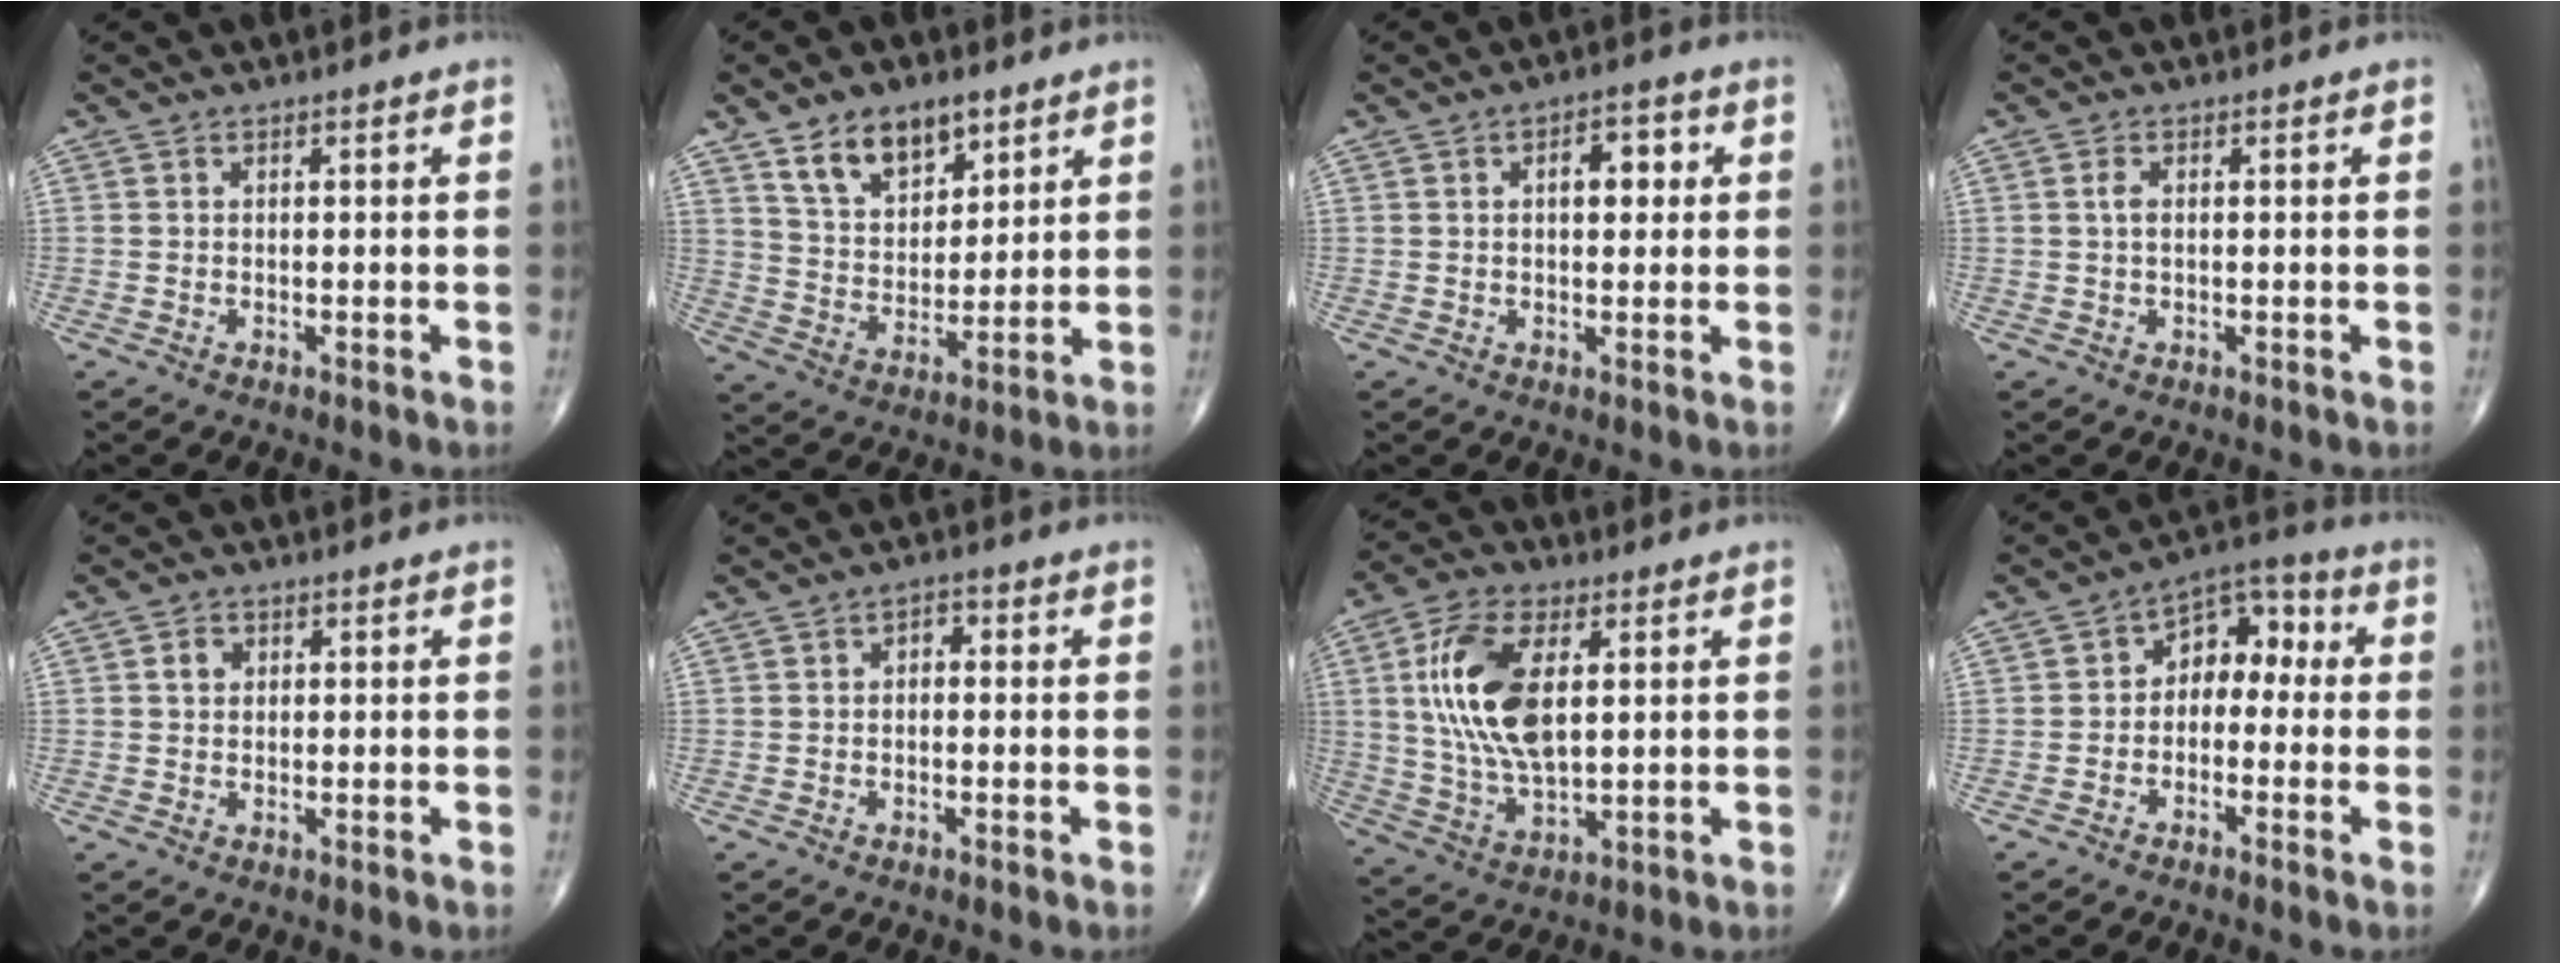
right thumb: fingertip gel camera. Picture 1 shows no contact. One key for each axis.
{"total": 11.8, "fx": 7.1, "fy": 6.7, "fz": 6.6, "tx": -0.086, "ty": -0.040, "tz": 0.134}
{"total": 5.3, "fx": 1.1, "fy": 3.0, "fz": 4.3, "tx": -0.040, "ty": 0.007, "tz": 0.012}
{"total": 0.8, "fx": 0.3, "fy": 0.3, "fz": 0.7, "tx": -0.018, "ty": 0.003, "tz": 0.006}
{"total": 2.0, "fx": 0.5, "fy": 1.7, "fz": 1.0, "tx": -0.009, "ty": 0.003, "tz": 0.006}
{"total": 2.0, "fx": 0.0, "fy": 1.3, "fz": 1.5, "tx": -0.008, "ty": 0.009, "tz": -0.010}
{"total": 15.4, "fx": 3.2, "fy": 7.5, "fz": 13.1, "tx": -0.258, "ty": -0.007, "tz": 0.065}
{"total": 8.0, "fx": -0.5, "fy": 5.5, "fz": 5.8, "tx": -0.048, "ty": 0.043, "tz": -0.028}